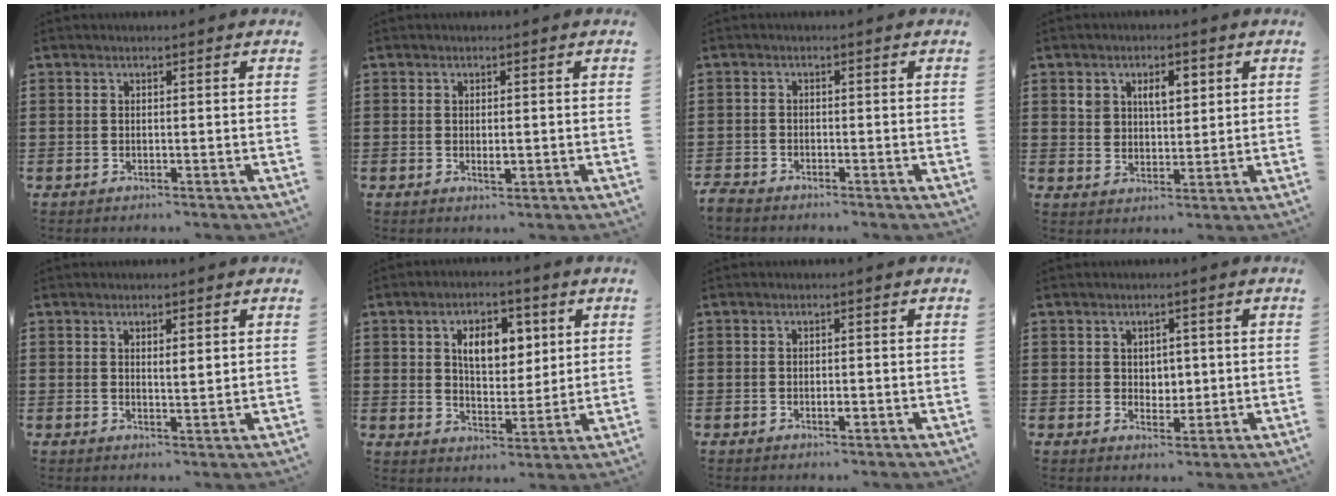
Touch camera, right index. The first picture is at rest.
{"total": 1.6, "force": [-0.1, 0.5, 1.5], "torque": [-0.028, -0.001, -0.001]}
{"total": 1.7, "force": [-1.6, 0.3, 0.1], "torque": [-0.005, 0.001, -0.035]}
{"total": 4.5, "force": [1.9, 3.0, 2.8], "torque": [-0.049, 0.007, 0.029]}
{"total": 1.6, "force": [0.9, 0.3, 1.3], "torque": [-0.027, 0.003, 0.015]}
{"total": 6.8, "force": [2.6, 4.0, 4.8], "torque": [-0.077, 0.002, 0.037]}
{"total": 1.1, "force": [-0.3, 0.4, 0.9], "torque": [-0.018, -0.004, -0.005]}
{"total": 2.7, "force": [1.0, 2.4, 0.7], "torque": [-0.017, 0.009, 0.015]}